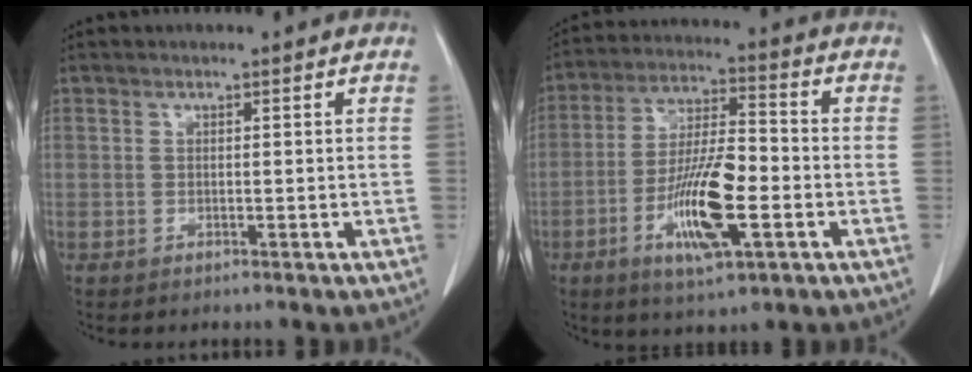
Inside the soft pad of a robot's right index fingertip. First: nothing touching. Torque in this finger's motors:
{"motor_torque": [1.72, -0.42, 0.36, 0.20]}